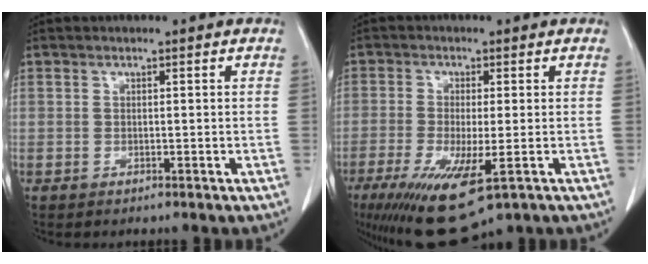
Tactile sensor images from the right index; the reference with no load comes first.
{"total": 11.7, "force": [-5.7, 2.7, 9.9], "torque": [-0.177, -0.034, -0.086]}